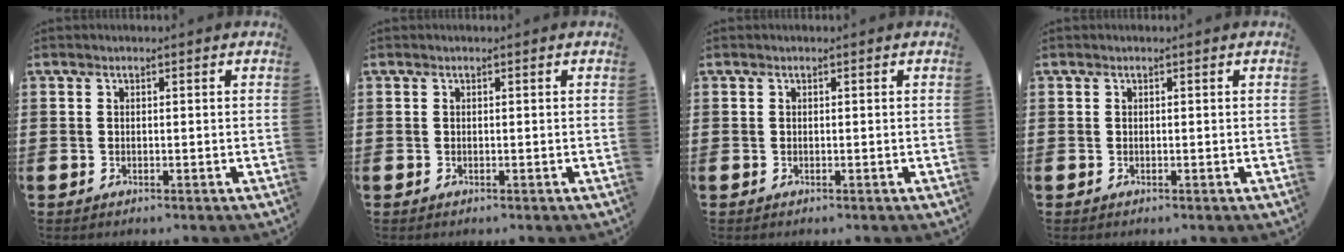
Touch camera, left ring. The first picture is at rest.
{"total": 0.0}
{"total": 0.0}
{"total": 0.0}